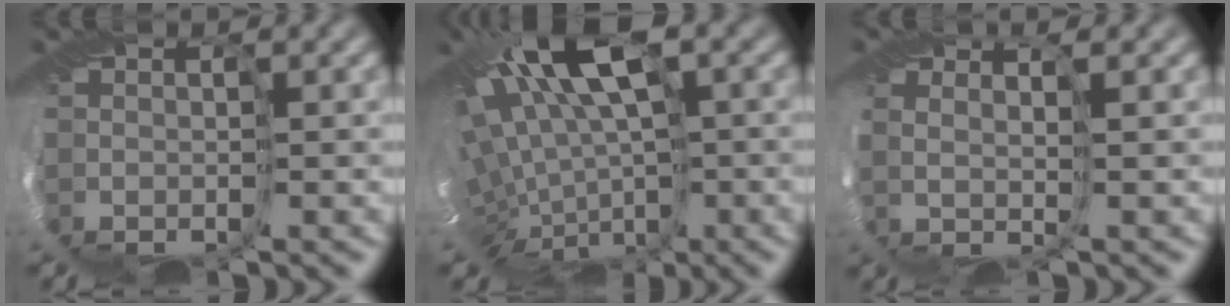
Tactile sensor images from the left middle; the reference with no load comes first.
{"total": 13.1, "force": [2.0, 6.3, 11.3], "torque": [-0.195, -0.019, 0.059]}
{"total": 1.7, "force": [1.6, 0.0, 0.8], "torque": [-0.004, 0.019, 0.013]}